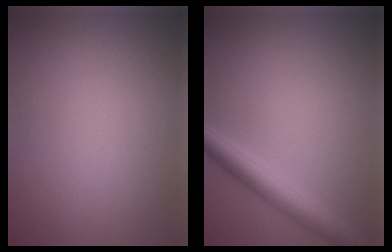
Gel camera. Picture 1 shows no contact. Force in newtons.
{"total": 4.1, "press": 4.1, "slide": 0.1}